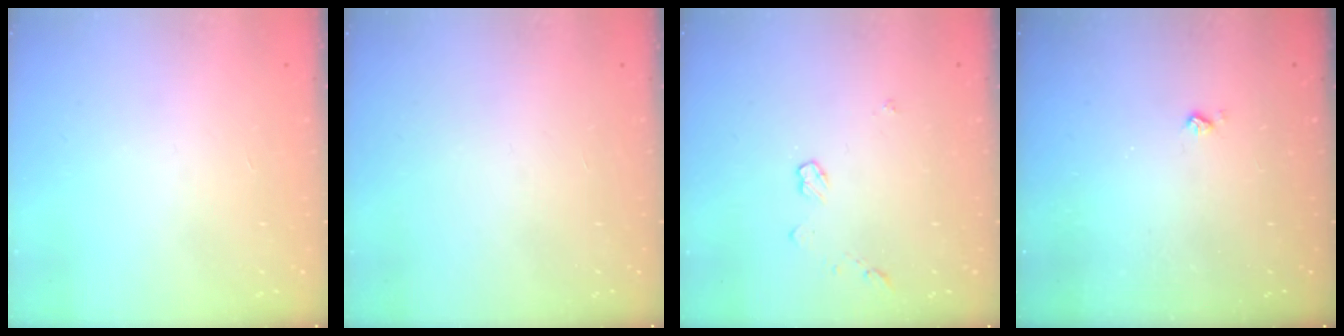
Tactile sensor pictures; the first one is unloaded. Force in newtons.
{"total": 0.0}
{"total": 3.3, "press": 3.2, "slide": 0.4}
{"total": 2.2, "press": 2.2, "slide": 0.4}